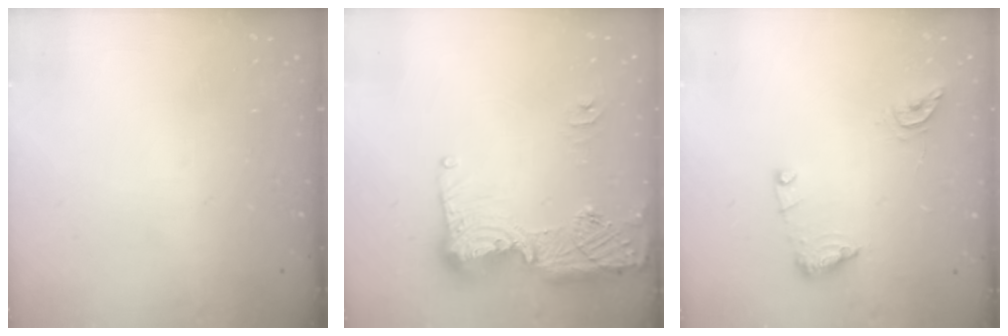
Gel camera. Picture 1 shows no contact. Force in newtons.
{"total": 15.7, "press": 15.7, "slide": 1.4}
{"total": 10.2, "press": 10.1, "slide": 1.2}